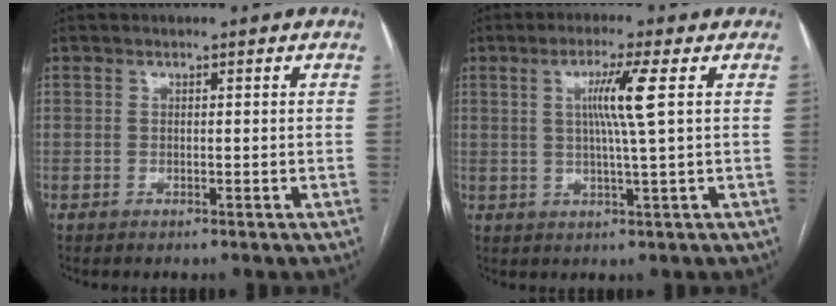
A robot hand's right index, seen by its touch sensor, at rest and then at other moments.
{"total": 6.1, "force": [1.4, -1.2, 5.8], "torque": [-0.107, 0.000, 0.027]}